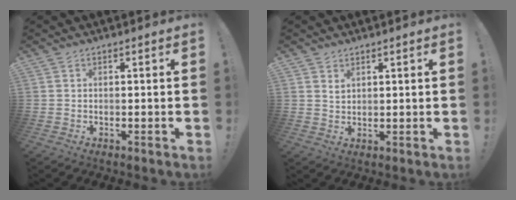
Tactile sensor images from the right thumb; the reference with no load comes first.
{"total": 1.9, "force": [1.5, 1.0, 0.5], "torque": [-0.001, -0.009, 0.028]}